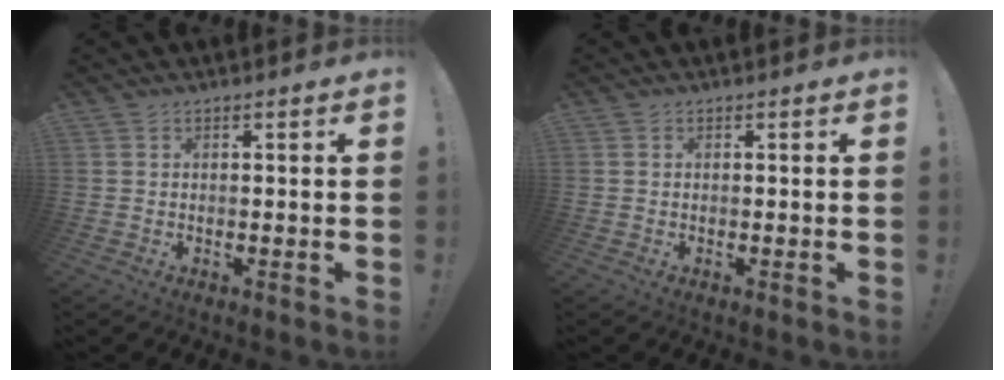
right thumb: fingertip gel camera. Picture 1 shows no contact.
{"total": 0.0}